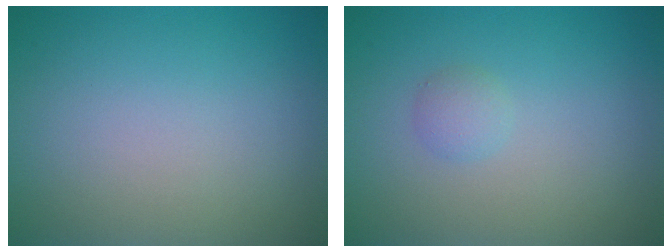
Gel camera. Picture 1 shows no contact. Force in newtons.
{"total": 1.1, "press": 1.1, "slide": 0.0}